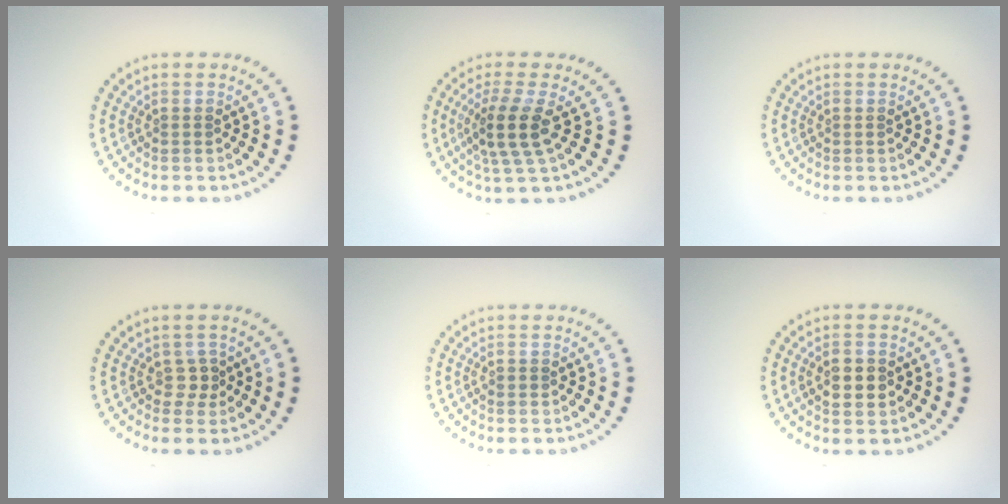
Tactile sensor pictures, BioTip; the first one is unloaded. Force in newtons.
{"total": 3.5, "press": 2.7, "slide": 2.3}
{"total": 0.0}
{"total": 1.1, "press": 0.8, "slide": 0.8}
{"total": 0.7, "press": 0.7, "slide": 0.2}
{"total": 2.8, "press": 2.8, "slide": 0.1}